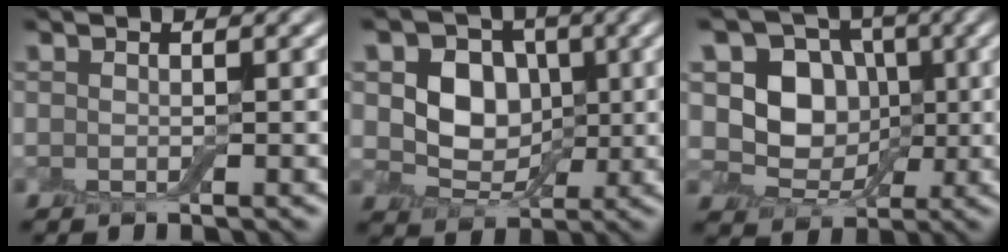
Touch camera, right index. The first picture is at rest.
{"total": 5.5, "force": [0.6, 4.6, 3.1], "torque": [-0.053, -0.006, -0.002]}
{"total": 6.2, "force": [0.2, 5.3, 3.1], "torque": [-0.032, -0.002, -0.016]}